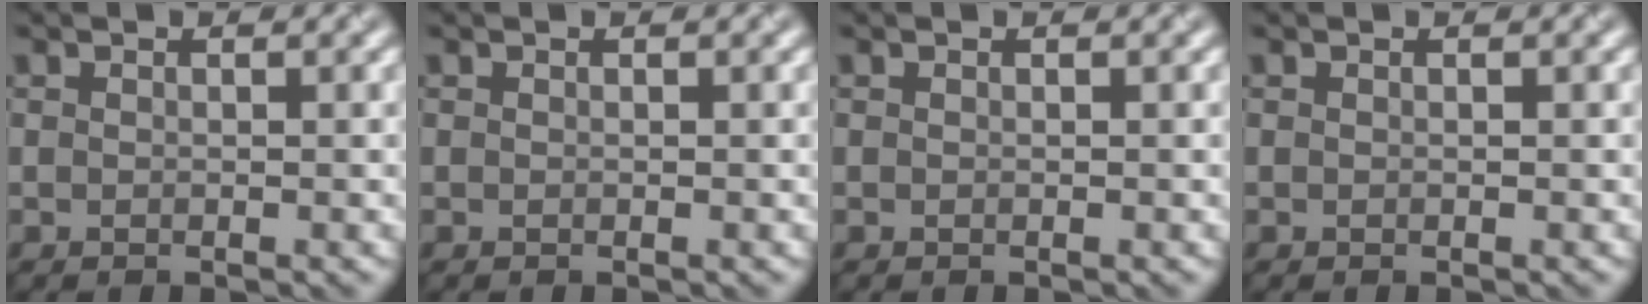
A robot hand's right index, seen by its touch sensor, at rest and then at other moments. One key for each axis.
{"total": 0.0}
{"total": 0.0}
{"total": 0.0}